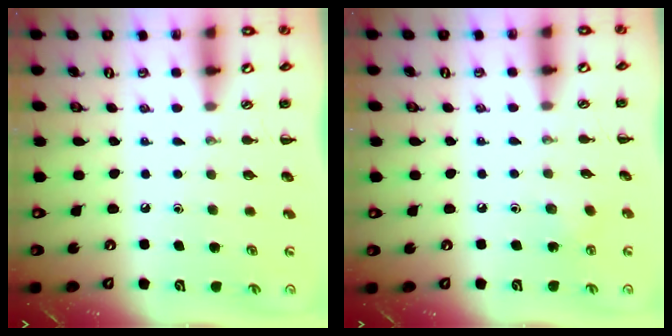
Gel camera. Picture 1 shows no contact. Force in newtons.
{"total": 2.9, "press": 2.8, "slide": 0.9}